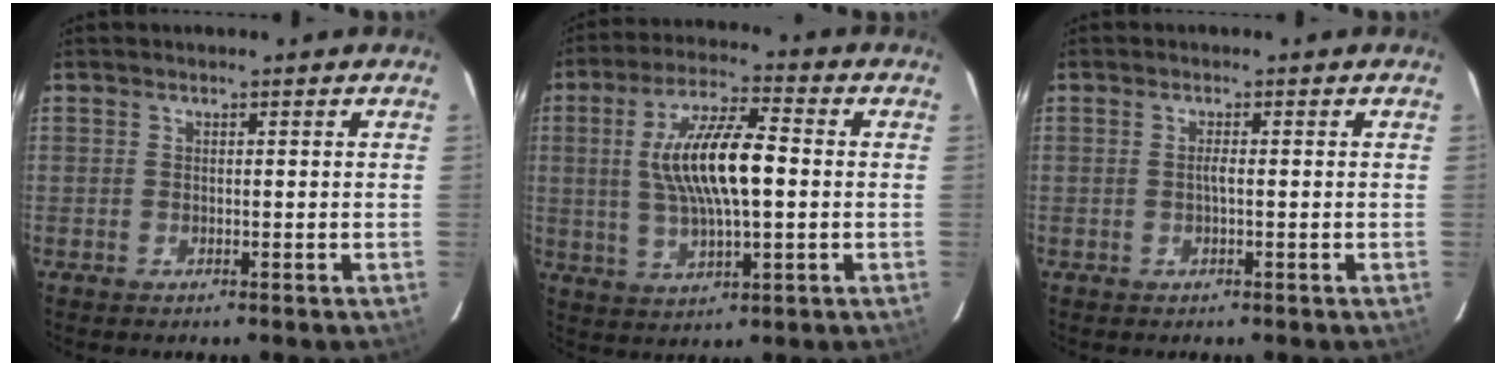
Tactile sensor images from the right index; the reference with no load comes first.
{"total": 13.6, "force": [0.8, 4.2, 12.9], "torque": [-0.246, 0.009, 0.018]}
{"total": 1.1, "force": [-0.2, -0.1, 1.0], "torque": [-0.018, 0.002, -0.005]}